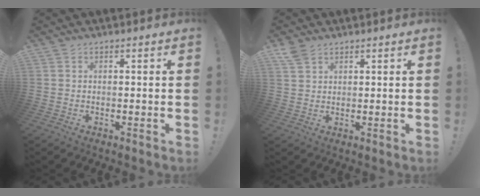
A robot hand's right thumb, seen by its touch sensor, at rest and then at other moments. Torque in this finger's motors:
{"motor_torque": [-0.21, 0.23, 0.06, 0.01, 0.04]}